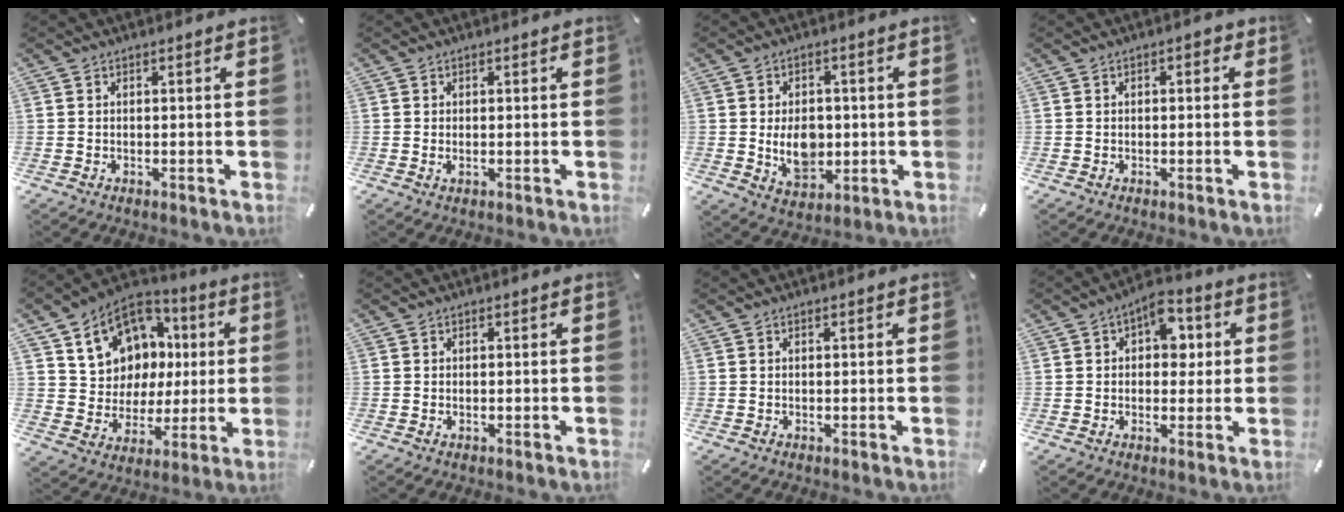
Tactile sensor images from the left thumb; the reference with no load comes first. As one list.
[{"total": 0.8, "force": [0.1, 0.2, 0.7], "torque": [-0.014, -0.001, 0.001]}, {"total": 8.7, "force": [-0.3, 6.5, 5.7], "torque": [-0.085, -0.008, -0.010]}, {"total": 1.2, "force": [-0.1, 0.7, 0.9], "torque": [-0.017, 0.005, -0.004]}, {"total": 12.7, "force": [4.7, 11.4, 3.3], "torque": [-0.063, -0.032, 0.098]}, {"total": 0.0}, {"total": 0.0}, {"total": 8.5, "force": [2.0, 5.6, 6.1], "torque": [-0.064, -0.002, 0.029]}]